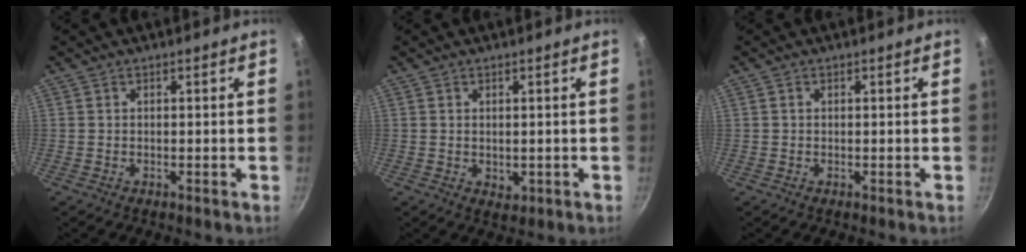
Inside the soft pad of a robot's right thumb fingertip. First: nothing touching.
{"total": 1.7, "force": [0.2, 1.3, 1.1], "torque": [-0.013, -0.005, 0.005]}
{"total": 0.0}